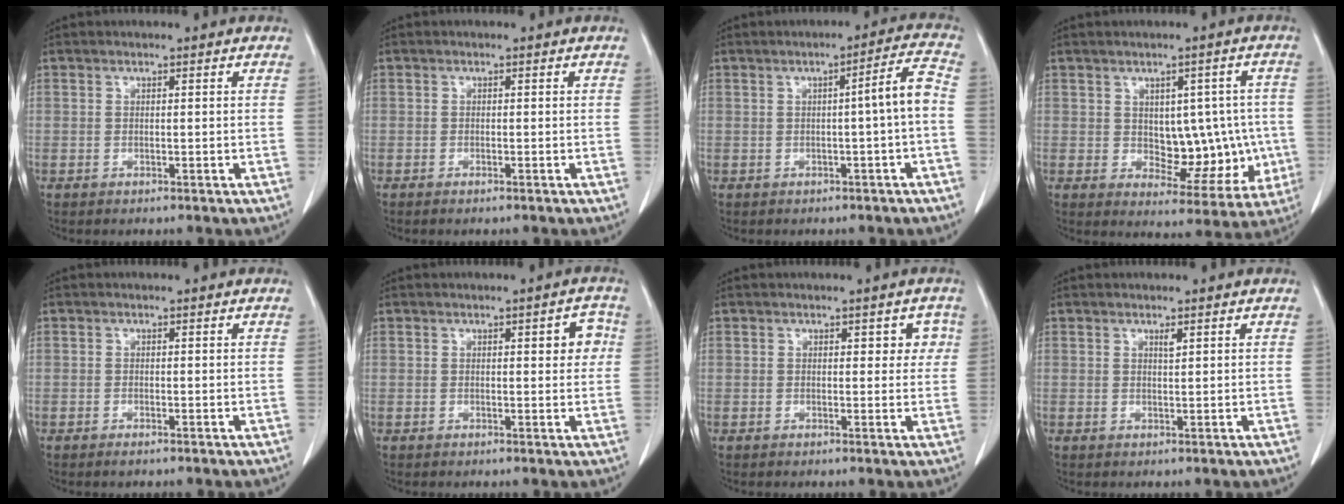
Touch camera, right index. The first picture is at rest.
{"total": 0.7, "force": [-0.6, 0.0, 0.4], "torque": [-0.012, -0.002, -0.008]}
{"total": 4.7, "force": [-0.7, -0.5, 4.7], "torque": [-0.063, 0.009, -0.012]}
{"total": 10.1, "force": [-0.3, 6.0, 8.1], "torque": [-0.082, 0.019, 0.015]}
{"total": 0.8, "force": [-0.6, 0.0, 0.4], "torque": [-0.009, -0.002, -0.009]}
{"total": 3.4, "force": [0.8, 1.2, 3.1], "torque": [-0.030, 0.006, 0.007]}
{"total": 2.9, "force": [1.0, 1.9, 2.0], "torque": [-0.008, 0.008, 0.008]}
{"total": 0.8, "force": [0.5, 0.1, 0.6], "torque": [-0.014, -0.005, 0.010]}